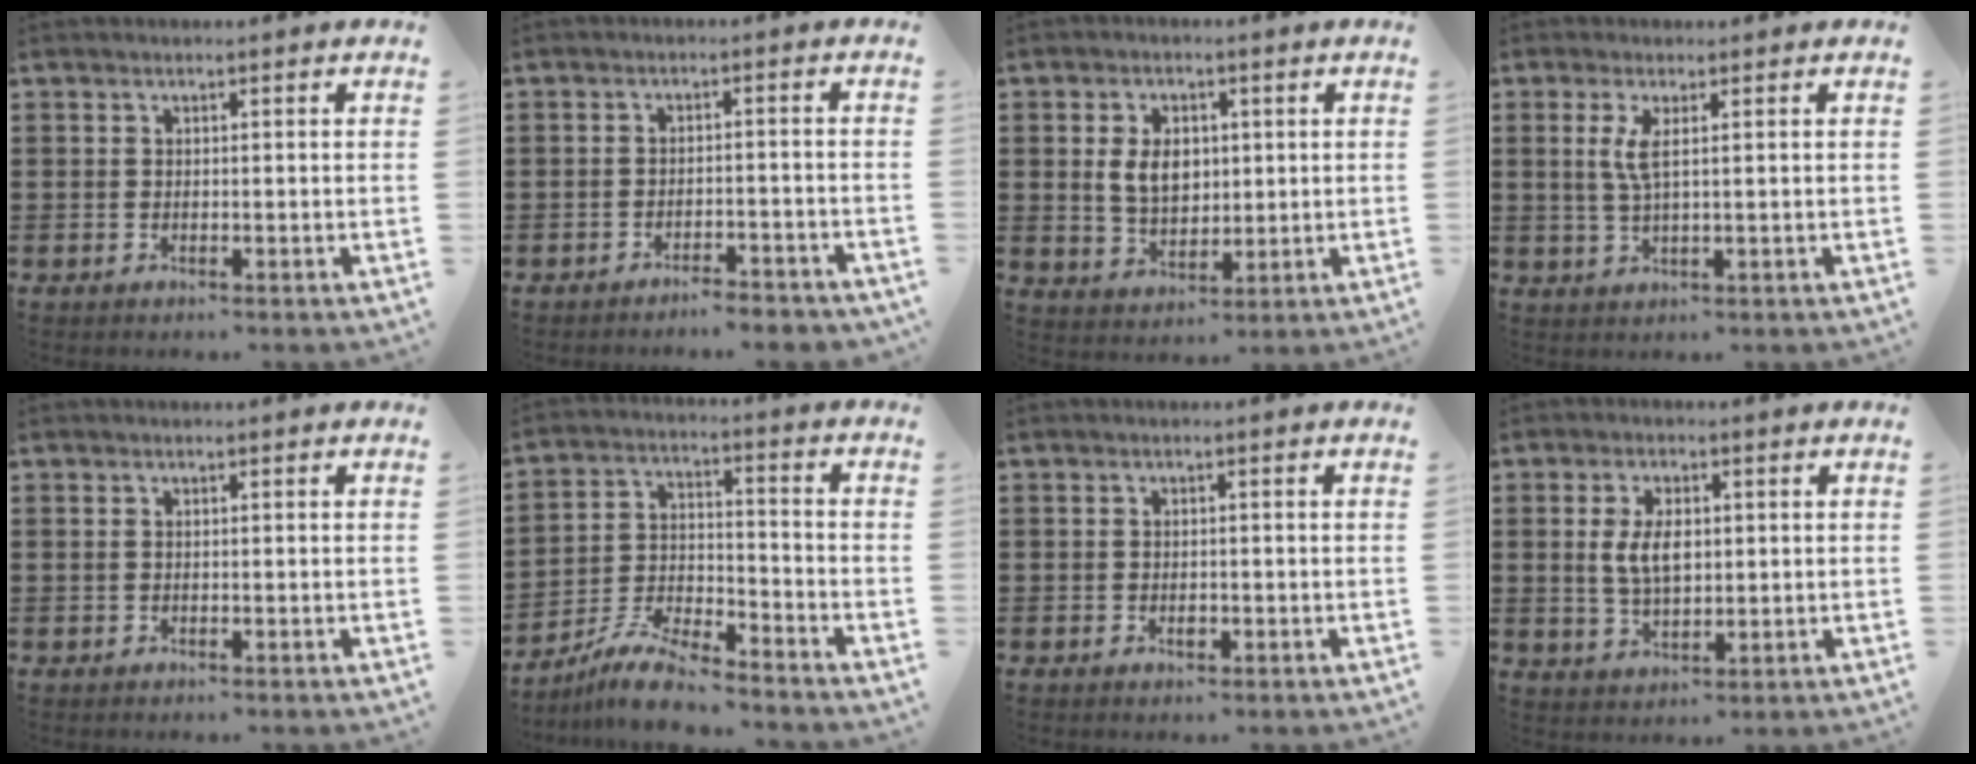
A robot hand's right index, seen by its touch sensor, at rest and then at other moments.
{"total": 2.8, "force": [-2.8, 0.0, 0.3], "torque": [-0.008, 0.001, -0.058]}
{"total": 5.7, "force": [1.0, 3.9, 4.1], "torque": [-0.087, 0.009, 0.013]}
{"total": 3.3, "force": [0.9, 0.4, 3.1], "torque": [-0.071, -0.003, 0.012]}
{"total": 0.0}
{"total": 7.9, "force": [-7.2, 1.1, 3.2], "torque": [-0.071, 0.012, -0.139]}
{"total": 1.1, "force": [-0.4, 0.5, 0.9], "torque": [-0.019, -0.005, -0.005]}
{"total": 5.6, "force": [0.8, 3.0, 4.7], "torque": [-0.094, 0.003, 0.009]}